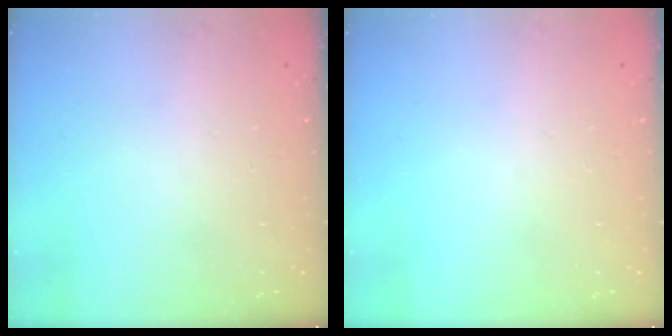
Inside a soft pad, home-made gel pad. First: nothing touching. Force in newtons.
{"total": 0.0}